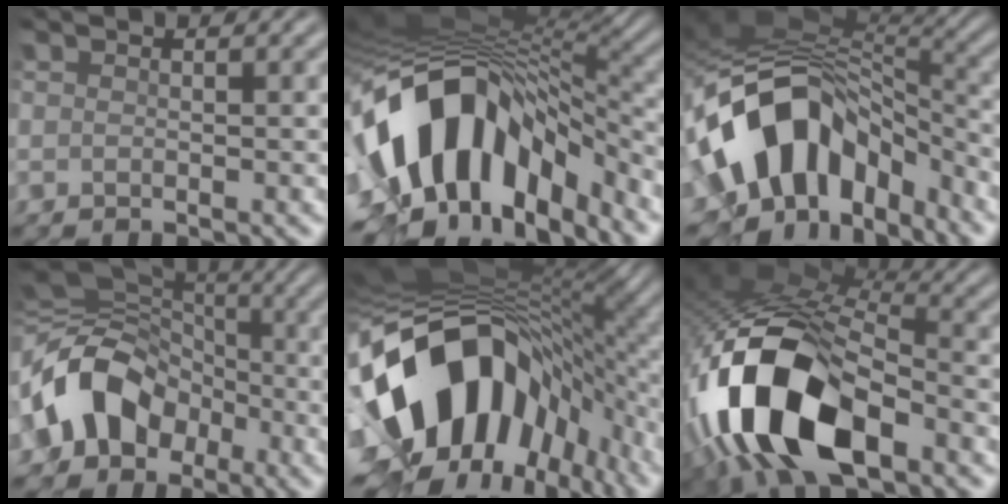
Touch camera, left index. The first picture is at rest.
{"total": 14.8, "force": [-4.2, 8.4, 11.4], "torque": [-0.200, 0.005, -0.061]}
{"total": 12.7, "force": [-3.7, 8.4, 8.8], "torque": [-0.161, 0.008, -0.068]}
{"total": 9.5, "force": [-2.8, 7.4, 5.1], "torque": [-0.097, 0.009, -0.062]}
{"total": 18.4, "force": [-3.7, 11.6, 13.8], "torque": [-0.253, -0.028, -0.053]}
{"total": 14.4, "force": [-5.9, 7.2, 10.9], "torque": [-0.226, 0.000, -0.109]}